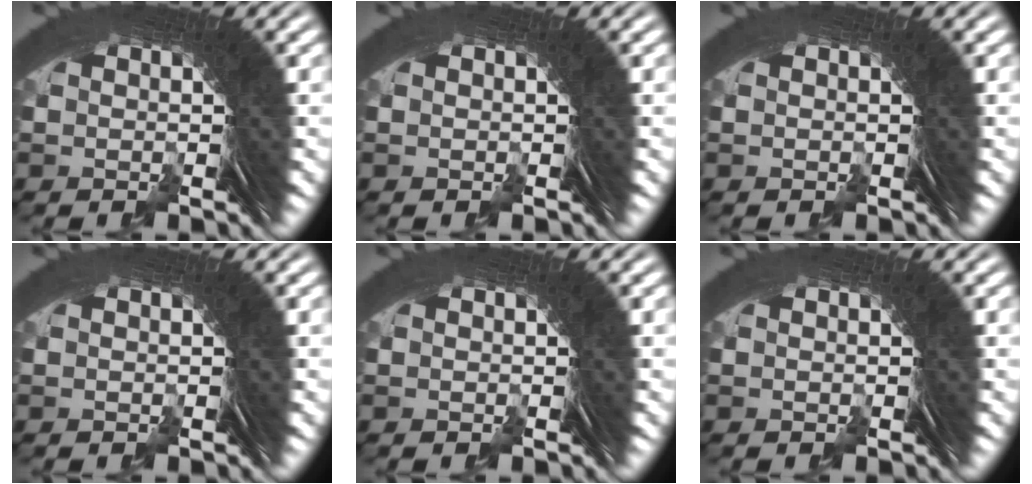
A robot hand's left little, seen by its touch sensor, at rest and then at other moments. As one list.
[{"total": 0.0}, {"total": 0.0}, {"total": 0.0}, {"total": 0.0}, {"total": 0.0}]